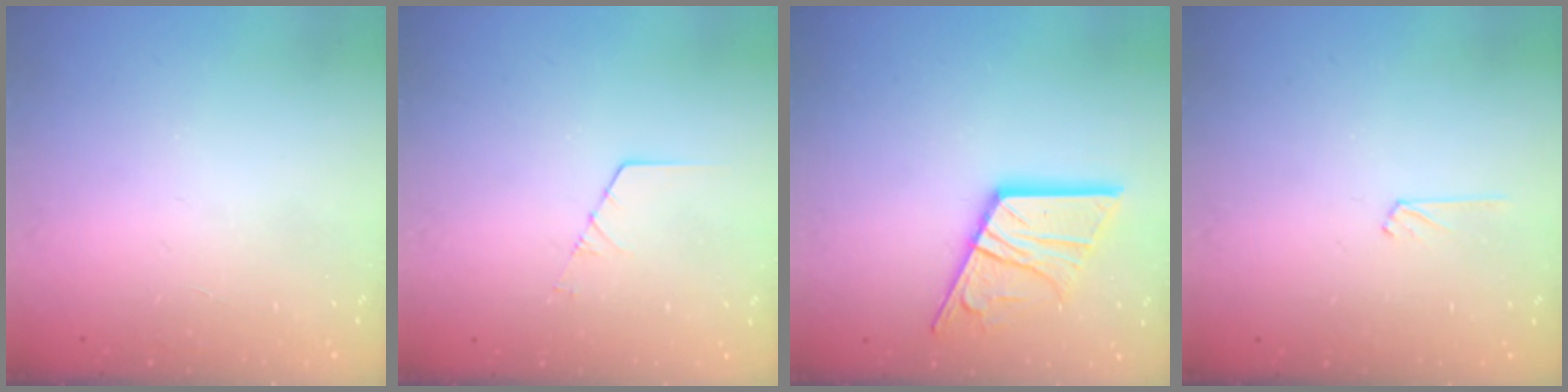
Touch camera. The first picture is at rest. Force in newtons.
{"total": 1.3, "press": 1.3, "slide": 0.1}
{"total": 17.1, "press": 17.0, "slide": 1.9}
{"total": 2.5, "press": 2.5, "slide": 0.3}